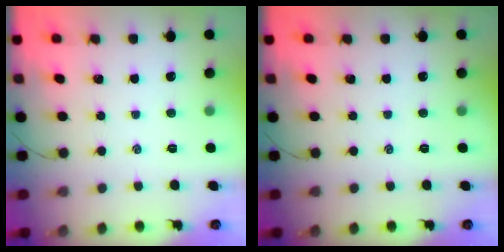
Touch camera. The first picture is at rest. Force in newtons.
{"total": 0.0}